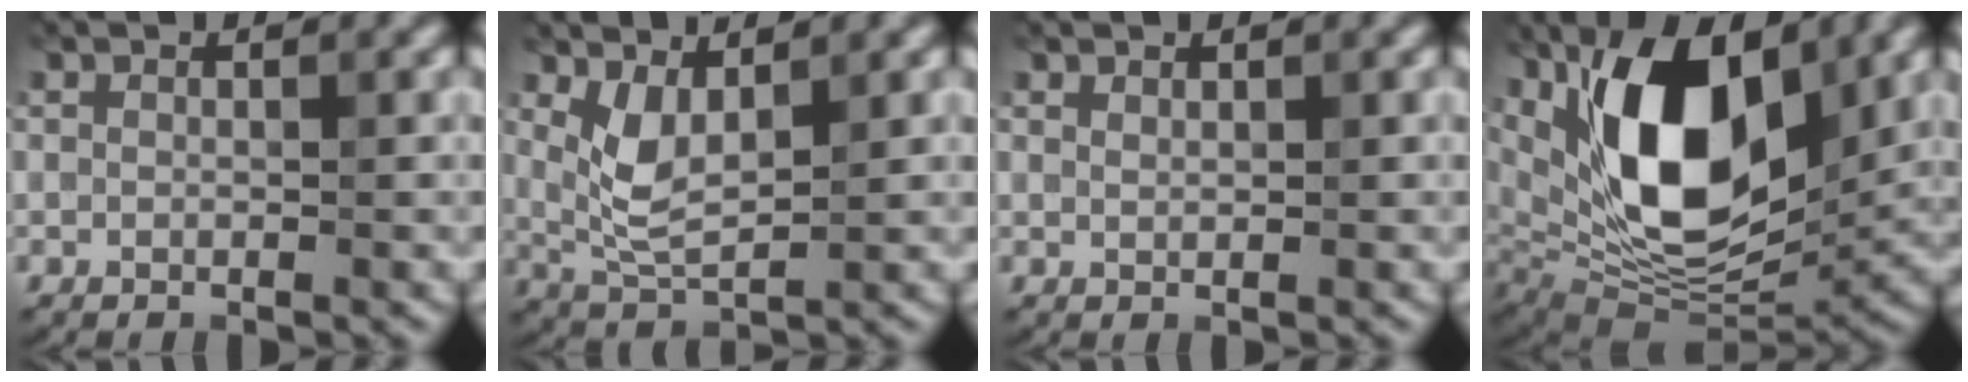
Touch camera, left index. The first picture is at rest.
{"total": 3.4, "force": [1.3, 1.5, 2.8], "torque": [-0.064, -0.008, 0.032]}
{"total": 0.6, "force": [0.6, 0.2, 0.1], "torque": [-0.001, -0.001, 0.013]}
{"total": 13.7, "force": [4.2, 6.8, 11.2], "torque": [-0.184, -0.004, 0.075]}